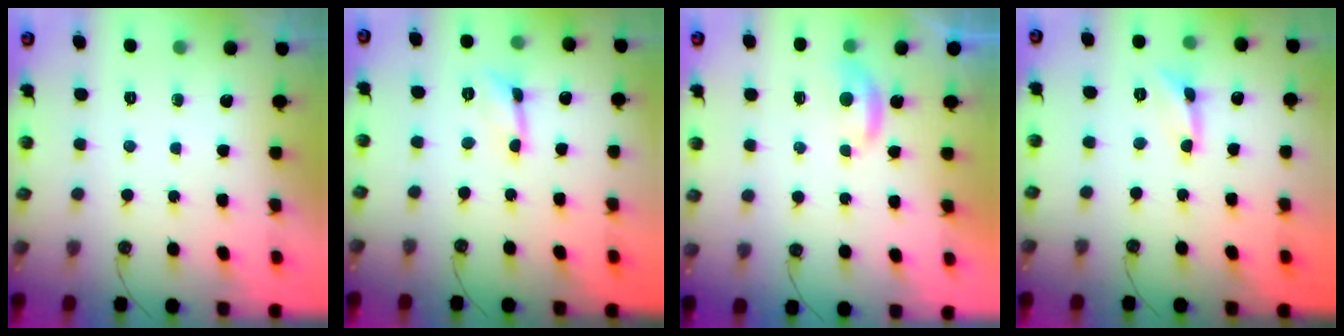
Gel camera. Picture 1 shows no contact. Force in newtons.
{"total": 0.0}
{"total": 2.6, "press": 2.6, "slide": 0.4}
{"total": 0.9, "press": 0.8, "slide": 0.3}